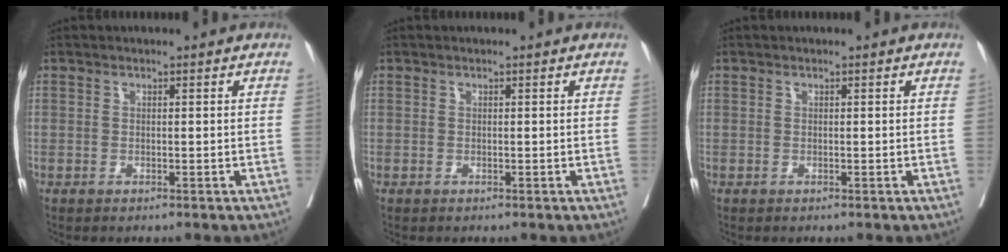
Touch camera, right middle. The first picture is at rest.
{"total": 0.0}
{"total": 0.0}